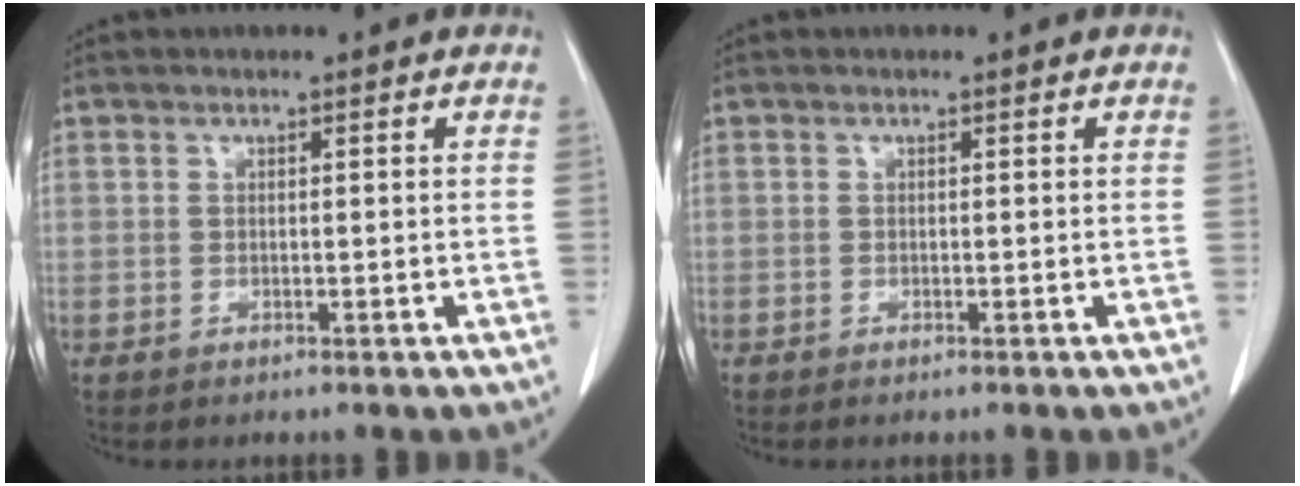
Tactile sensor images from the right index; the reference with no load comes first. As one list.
[{"total": 0.0}]